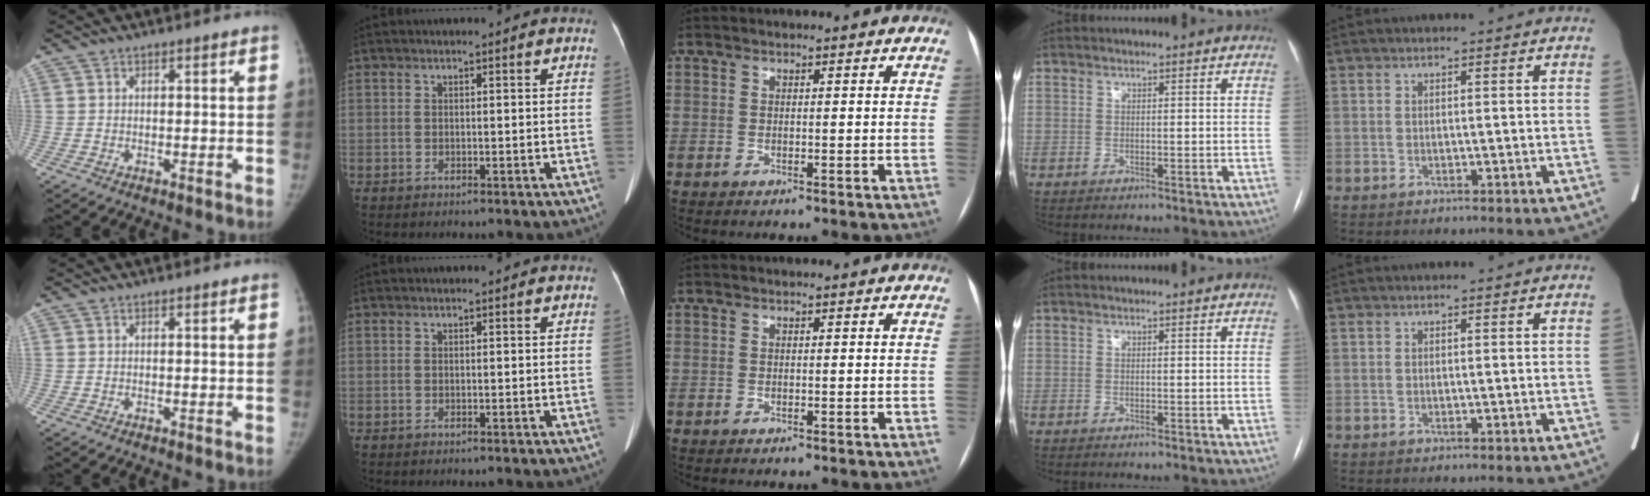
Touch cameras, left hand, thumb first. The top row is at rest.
{}